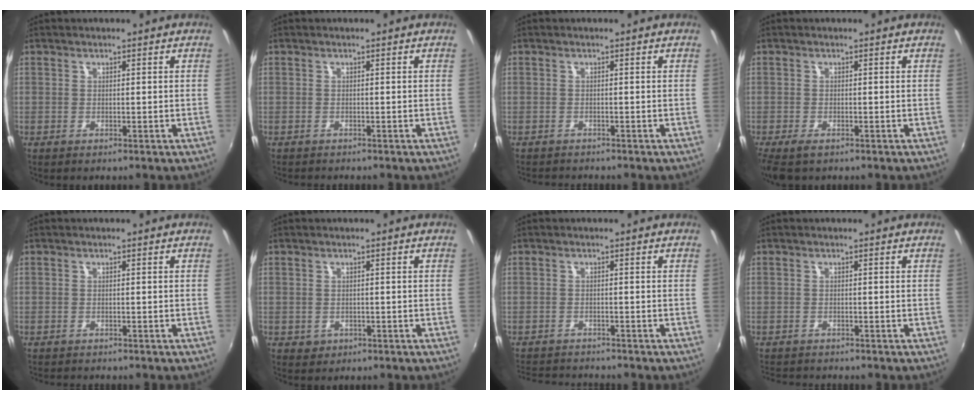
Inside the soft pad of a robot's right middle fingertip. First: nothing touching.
{"total": 1.1, "force": [-1.1, 0.2, 0.2], "torque": [-0.005, -0.009, -0.017]}
{"total": 2.4, "force": [-2.4, 0.3, 0.5], "torque": [-0.018, -0.017, -0.040]}
{"total": 4.6, "force": [-3.1, 1.6, 2.9], "torque": [-0.065, -0.021, -0.053]}
{"total": 1.4, "force": [-1.4, 0.2, 0.3], "torque": [-0.007, -0.012, -0.022]}
{"total": 1.7, "force": [-0.4, 1.6, 0.5], "torque": [-0.009, -0.003, -0.003]}
{"total": 6.9, "force": [-6.6, 1.2, 1.7], "torque": [-0.052, -0.012, -0.108]}
{"total": 3.4, "force": [-3.3, 0.5, 0.7], "torque": [-0.025, -0.022, -0.056]}